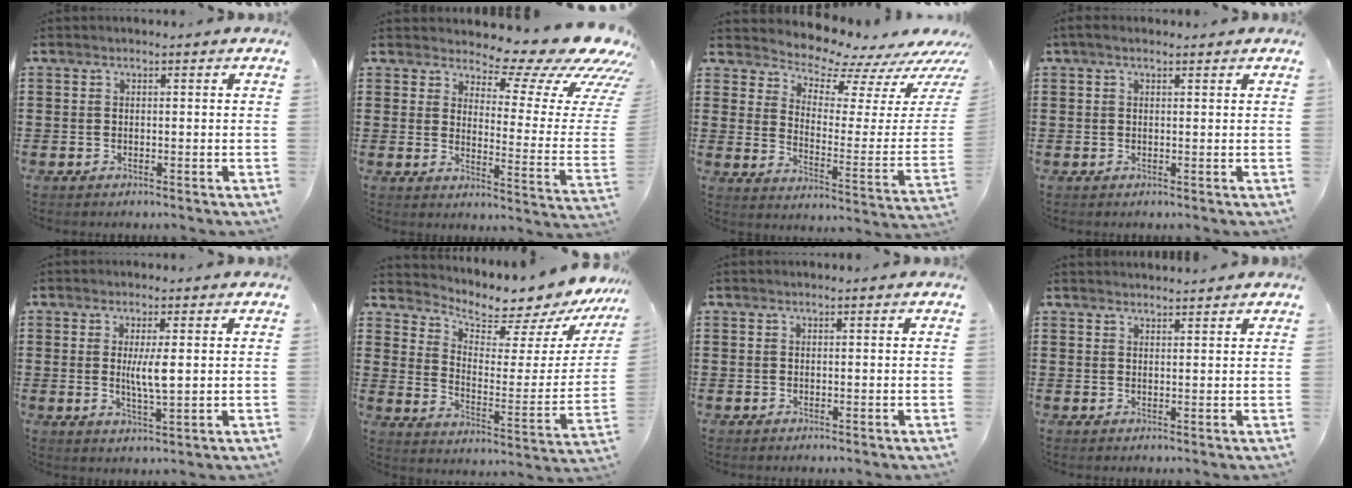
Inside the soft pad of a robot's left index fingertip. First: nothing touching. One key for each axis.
{"total": 11.3, "fx": 8.8, "fy": 3.4, "fz": 6.4, "tx": -0.100, "ty": -0.073, "tz": 0.144}
{"total": 6.6, "fx": 6.4, "fy": 1.1, "fz": 1.1, "tx": -0.036, "ty": -0.071, "tz": 0.104}
{"total": 1.4, "fx": 0.7, "fy": 0.5, "fz": 1.1, "tx": -0.022, "ty": 0.004, "tz": 0.012}
{"total": 4.5, "fx": 0.7, "fy": 0.8, "fz": 4.3, "tx": -0.084, "ty": 0.000, "tz": 0.011}
{"total": 6.1, "fx": 5.7, "fy": 1.6, "fz": 1.5, "tx": -0.041, "ty": -0.060, "tz": 0.090}
{"total": 0.0}
{"total": 1.6, "fx": 1.6, "fy": 0.0, "fz": 0.1, "tx": -0.006, "ty": 0.001, "tz": 0.032}